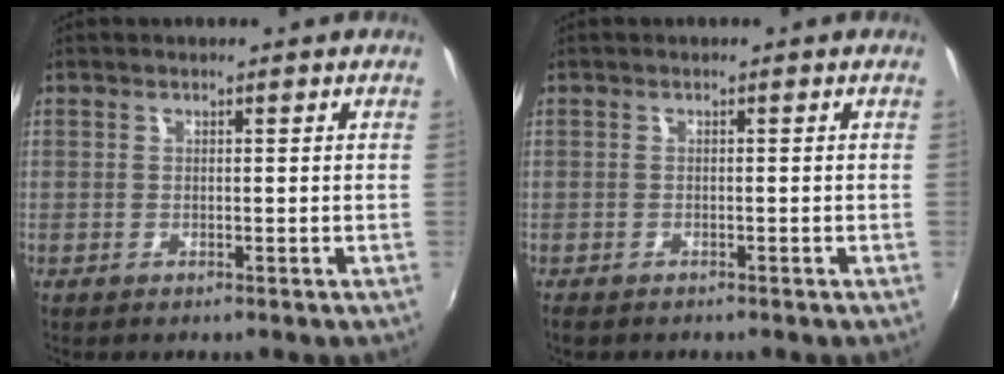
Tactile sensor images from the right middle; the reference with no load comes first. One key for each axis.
{"total": 1.7, "fx": -1.4, "fy": 0.7, "fz": 0.6, "tx": -0.015, "ty": -0.009, "tz": -0.023}